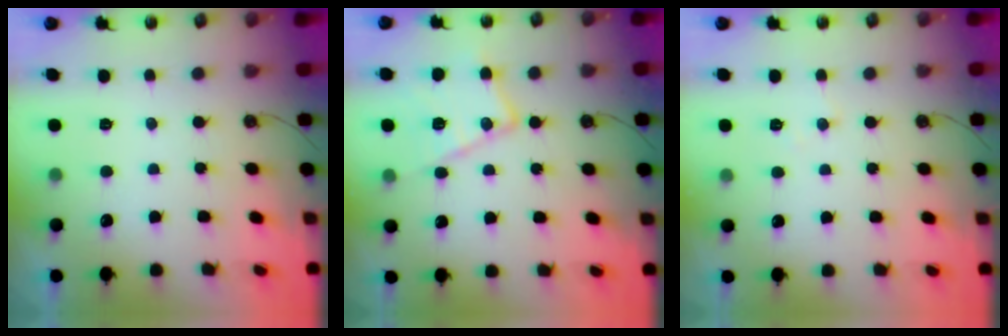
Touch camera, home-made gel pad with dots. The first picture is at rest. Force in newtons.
{"total": 15.4, "press": 15.3, "slide": 0.9}
{"total": 5.1, "press": 5.0, "slide": 0.8}